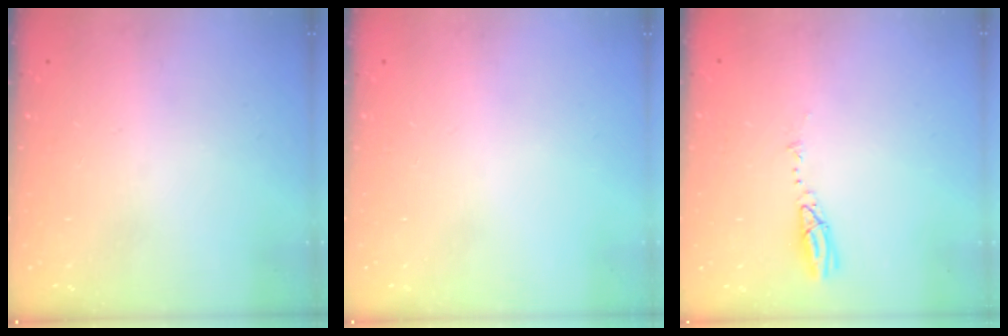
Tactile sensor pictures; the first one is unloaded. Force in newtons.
{"total": 0.0}
{"total": 3.4, "press": 3.4, "slide": 0.4}